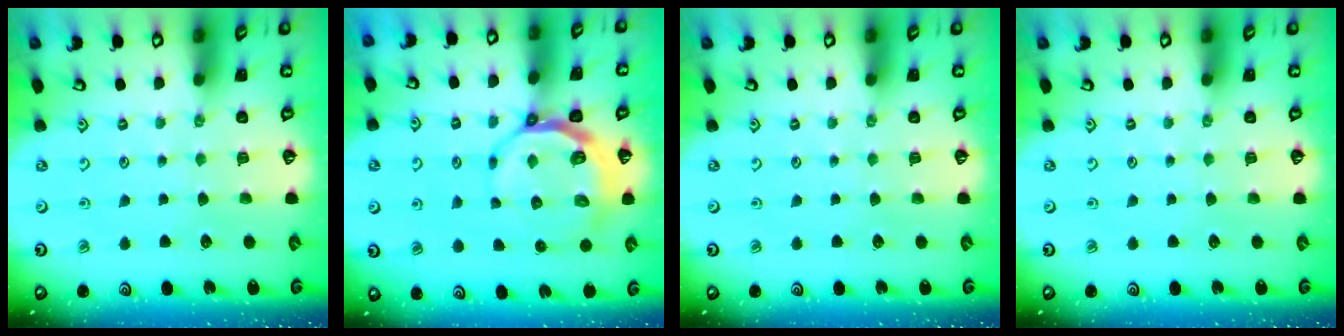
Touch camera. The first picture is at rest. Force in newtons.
{"total": 7.4, "press": 6.6, "slide": 3.5}
{"total": 0.0}
{"total": 0.0}